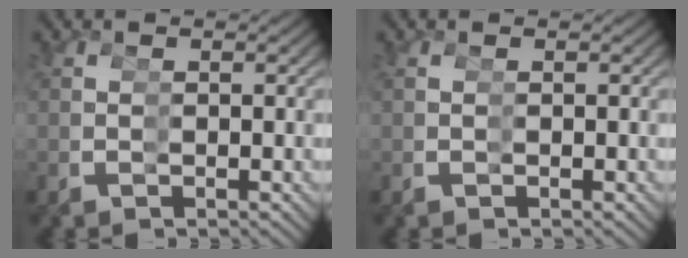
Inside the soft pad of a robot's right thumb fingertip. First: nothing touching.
{"total": 0.0}